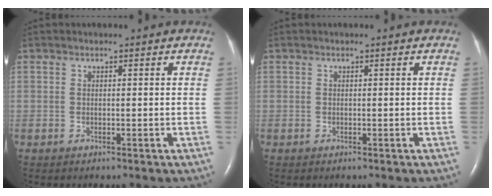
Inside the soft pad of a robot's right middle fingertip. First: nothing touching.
{"total": 0.0}